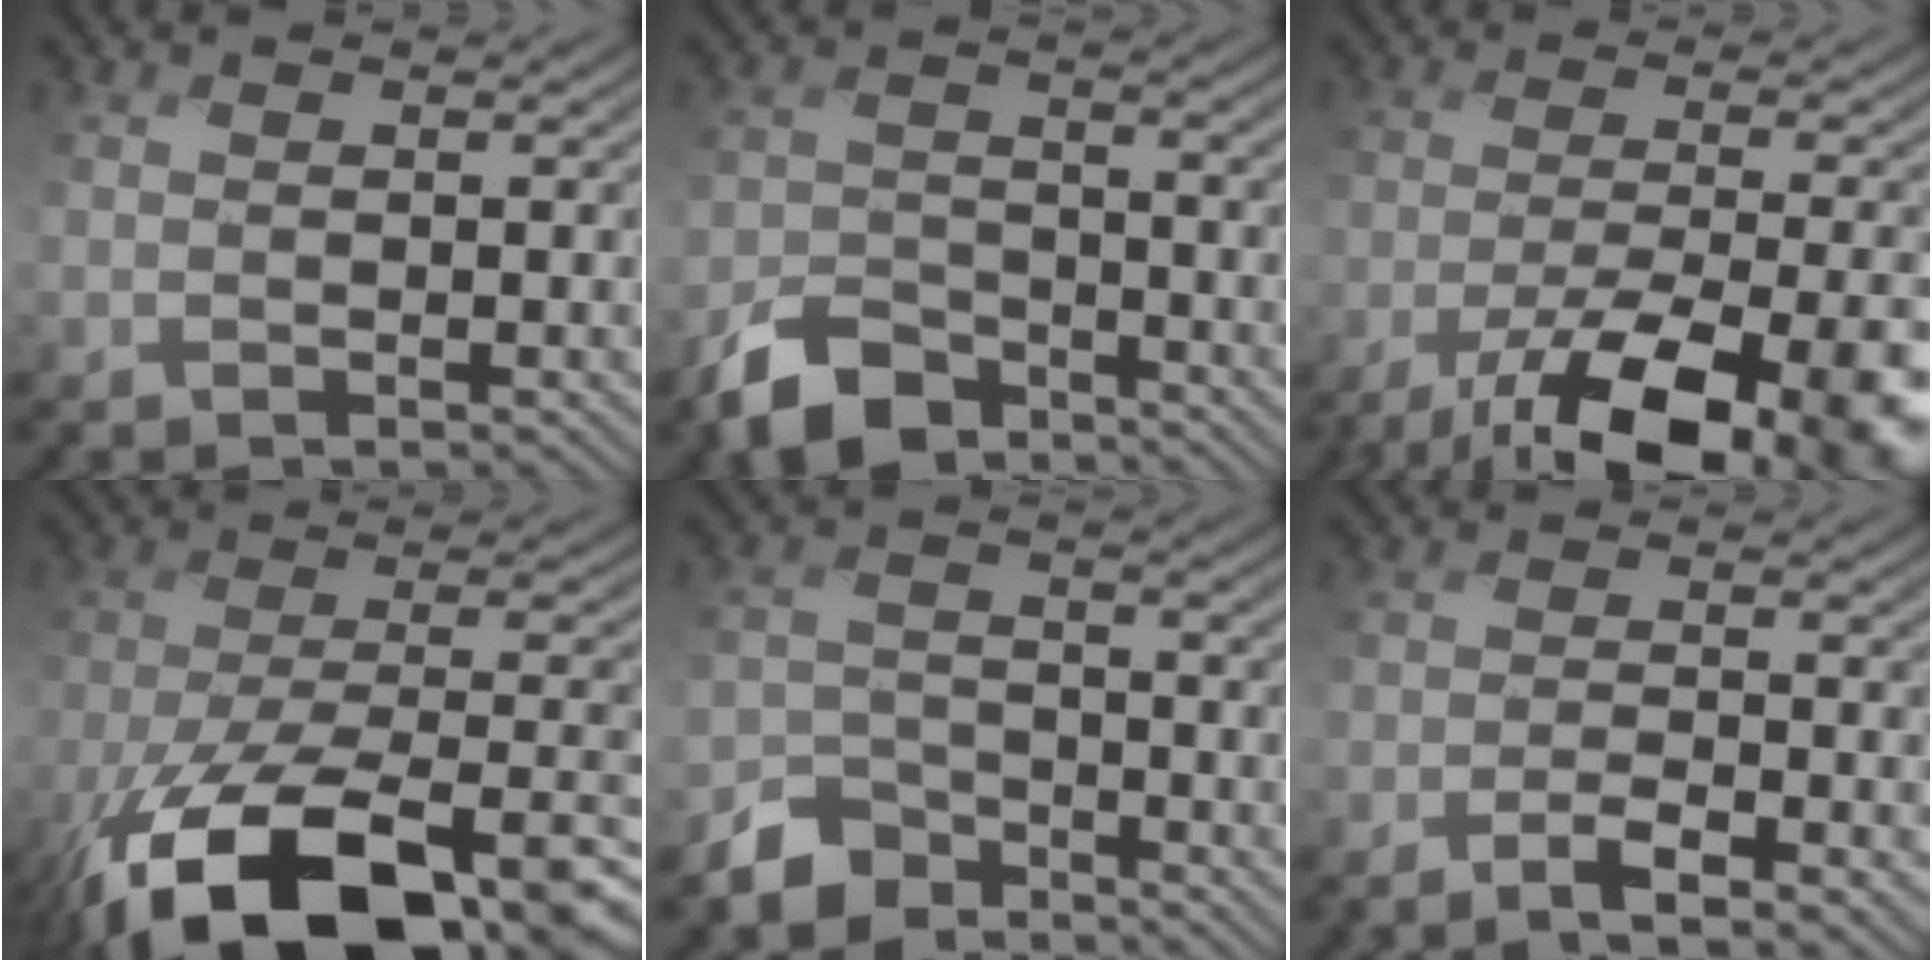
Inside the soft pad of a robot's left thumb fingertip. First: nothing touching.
{"total": 6.6, "force": [-5.3, 2.9, 2.8], "torque": [-0.057, -0.005, -0.114]}
{"total": 16.2, "force": [-10.6, 4.2, 11.5], "torque": [-0.182, -0.038, -0.159]}
{"total": 19.0, "force": [-11.0, 7.1, 13.7], "torque": [-0.267, -0.052, -0.168]}
{"total": 5.6, "force": [-4.8, 2.7, 1.4], "torque": [-0.028, -0.002, -0.103]}
{"total": 3.8, "force": [-2.8, 0.2, 2.7], "torque": [-0.051, 0.007, -0.054]}